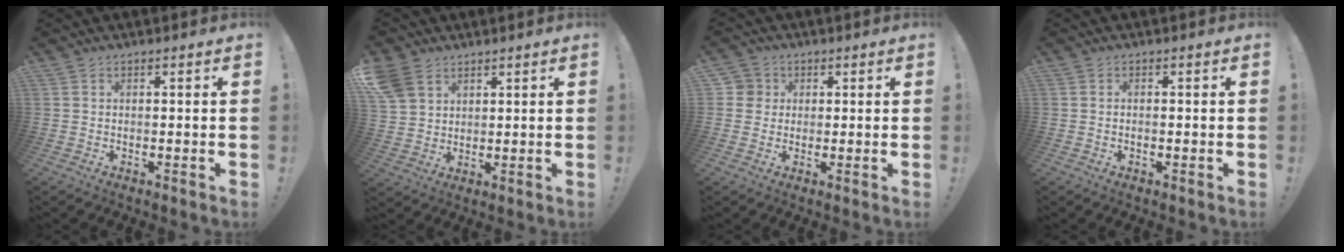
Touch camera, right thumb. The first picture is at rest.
{"total": 7.7, "force": [4.7, 5.3, 3.0], "torque": [-0.070, -0.016, 0.097]}
{"total": 4.0, "force": [0.8, 3.9, 0.7], "torque": [-0.009, 0.001, 0.014]}
{"total": 0.7, "force": [-0.4, 0.2, 0.4], "torque": [-0.015, 0.003, -0.006]}